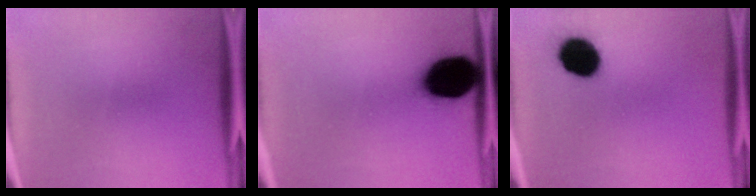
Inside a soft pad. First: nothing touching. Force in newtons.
{"total": 17.6}
{"total": 12.9}